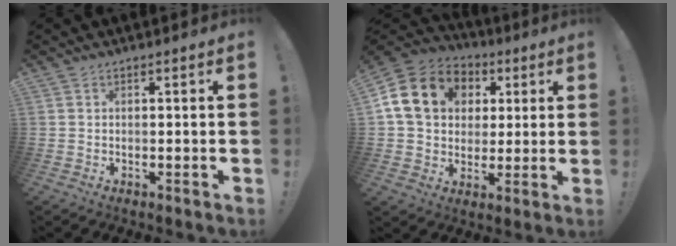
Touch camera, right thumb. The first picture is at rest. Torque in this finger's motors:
{"motor_torque": [2.32, 2.35, 0.68, -0.50, 0.40]}